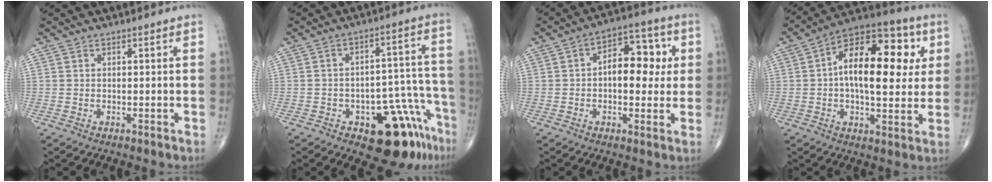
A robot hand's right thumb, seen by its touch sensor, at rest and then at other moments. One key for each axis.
{"total": 13.6, "fx": -8.0, "fy": 5.9, "fz": 9.2, "tx": -0.068, "ty": 0.073, "tz": -0.103}
{"total": 11.3, "fx": 1.1, "fy": 6.6, "fz": 9.1, "tx": -0.094, "ty": 0.022, "tz": 0.011}
{"total": 19.8, "fx": 3.3, "fy": 9.8, "fz": 16.8, "tx": -0.230, "ty": 0.019, "tz": 0.037}